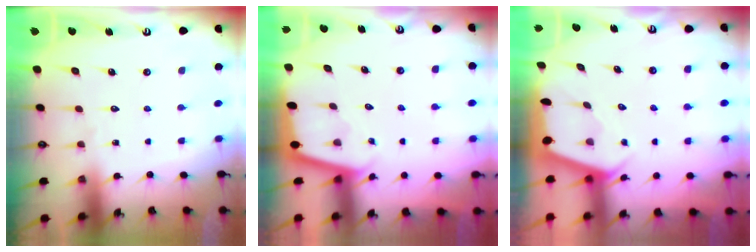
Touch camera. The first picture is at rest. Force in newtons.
{"total": 2.8, "press": 2.8, "slide": 0.2}
{"total": 2.1, "press": 2.0, "slide": 0.3}